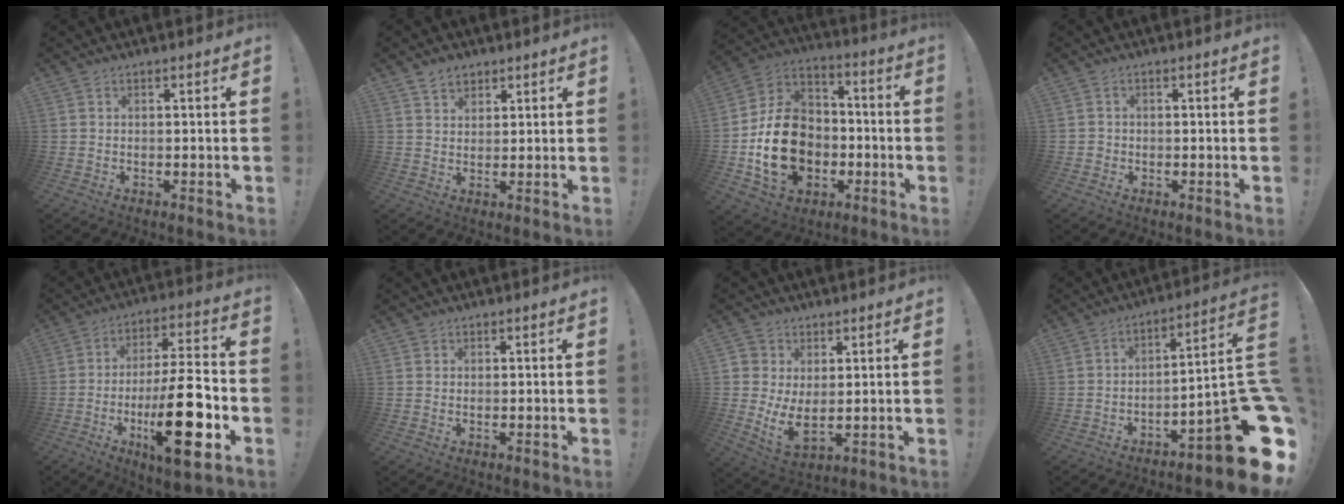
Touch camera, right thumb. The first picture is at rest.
{"total": 4.4, "force": [3.1, 2.9, 1.0], "torque": [-0.012, -0.014, 0.057]}
{"total": 20.2, "force": [-4.9, 15.5, 11.9], "torque": [-0.204, 0.030, -0.072]}
{"total": 1.5, "force": [-0.6, 1.3, 0.5], "torque": [-0.010, 0.005, -0.011]}
{"total": 21.9, "force": [-6.4, 6.3, 20.0], "torque": [-0.320, 0.021, -0.098]}
{"total": 0.8, "force": [0.7, 0.4, 0.0], "torque": [0.001, 0.000, 0.013]}
{"total": 6.6, "force": [2.4, 4.5, 4.3], "torque": [-0.082, -0.030, 0.047]}
{"total": 17.6, "force": [-7.8, 3.8, 15.2], "torque": [-0.174, 0.017, -0.122]}